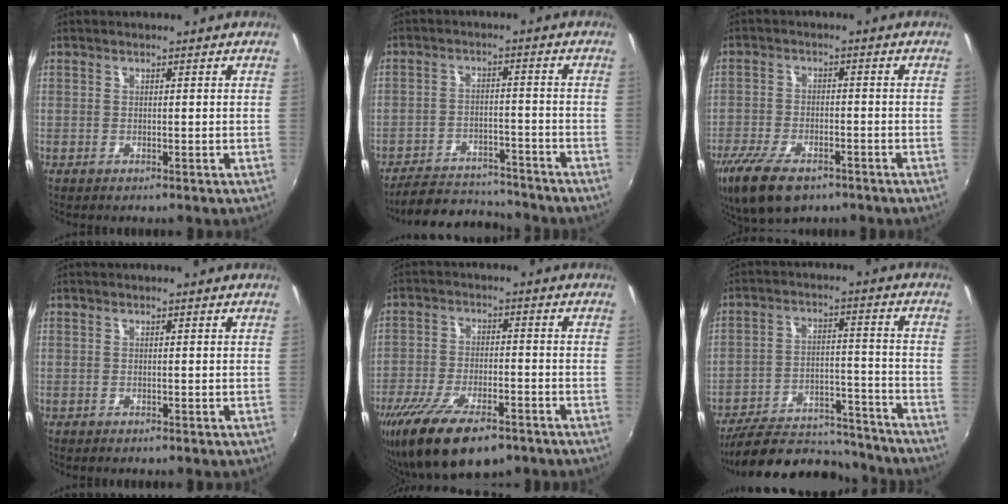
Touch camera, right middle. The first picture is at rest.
{"total": 11.8, "force": [-11.0, 3.0, 3.2], "torque": [-0.089, 0.006, -0.162]}
{"total": 12.7, "force": [-8.4, 5.7, 7.6], "torque": [-0.186, -0.036, -0.150]}
{"total": 0.0}
{"total": 15.0, "force": [-10.2, 5.4, 9.6], "torque": [-0.199, -0.042, -0.175]}
{"total": 20.6, "force": [-18.4, 6.2, 7.0], "torque": [-0.137, 0.013, -0.250]}